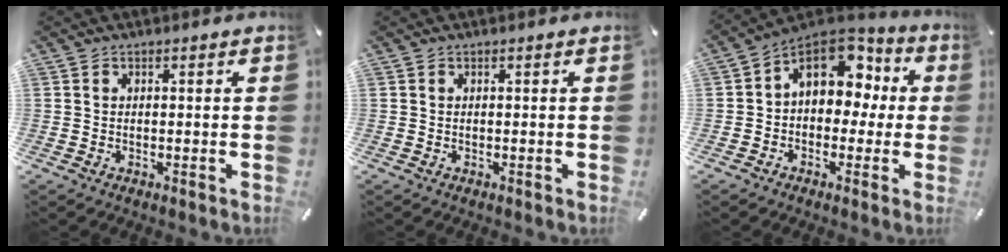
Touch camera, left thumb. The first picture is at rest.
{"total": 0.0}
{"total": 12.1, "force": [3.6, 9.2, 7.0], "torque": [-0.098, -0.015, 0.067]}